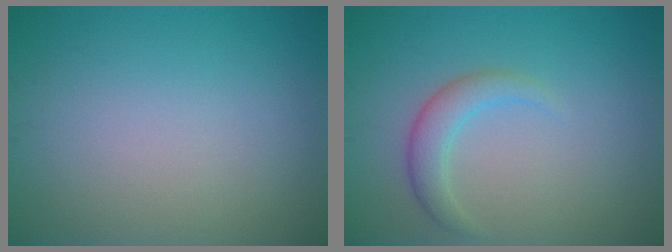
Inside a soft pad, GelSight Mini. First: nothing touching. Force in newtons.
{"total": 2.4, "press": 2.4, "slide": 0.2}